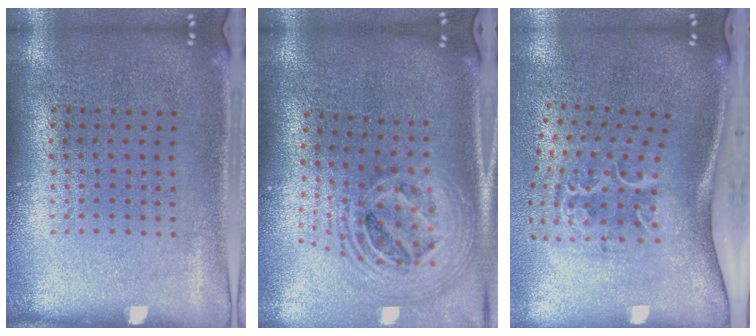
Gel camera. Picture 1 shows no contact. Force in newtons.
{"total": 2.7, "press": 1.9, "slide": 1.9}
{"total": 2.2, "press": 1.3, "slide": 1.8}